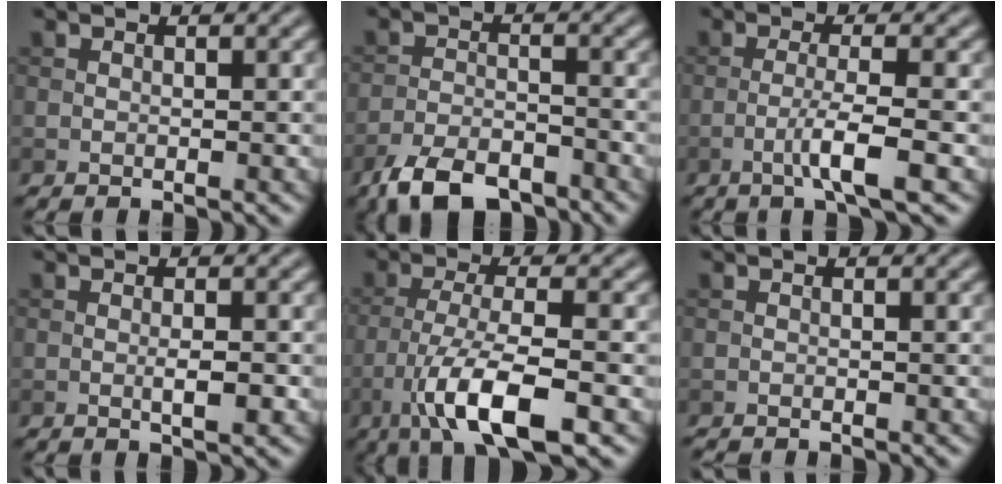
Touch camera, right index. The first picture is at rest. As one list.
[{"total": 6.3, "force": [-4.9, 2.5, 3.1], "torque": [-0.055, -0.008, -0.096]}, {"total": 3.8, "force": [-1.5, 0.3, 3.5], "torque": [-0.061, 0.009, -0.037]}, {"total": 1.6, "force": [-0.4, 0.3, 1.6], "torque": [-0.028, -0.002, -0.008]}, {"total": 8.0, "force": [-3.8, 2.1, 6.7], "torque": [-0.122, -0.001, -0.074]}, {"total": 0.5, "force": [-0.5, 0.0, 0.0], "torque": [0.002, -0.001, -0.010]}]